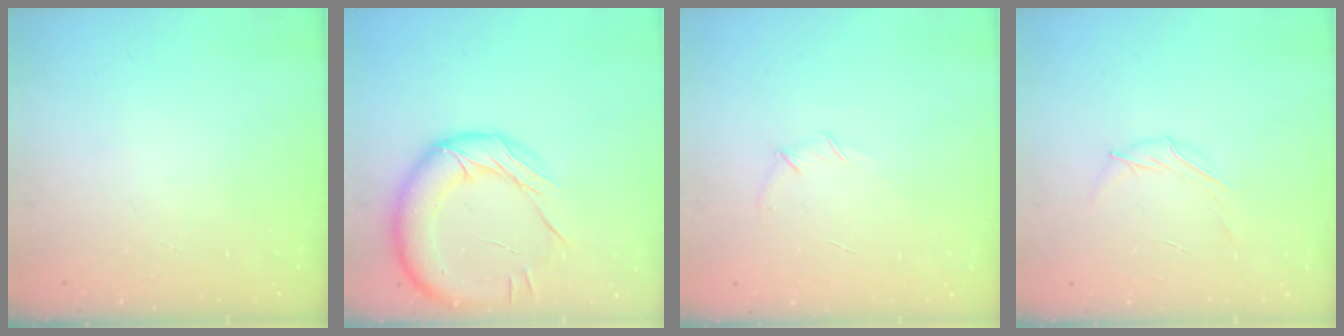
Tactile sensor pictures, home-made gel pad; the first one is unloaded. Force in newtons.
{"total": 17.3, "press": 17.2, "slide": 1.6}
{"total": 5.6, "press": 5.4, "slide": 1.6}
{"total": 5.2, "press": 5.0, "slide": 1.3}